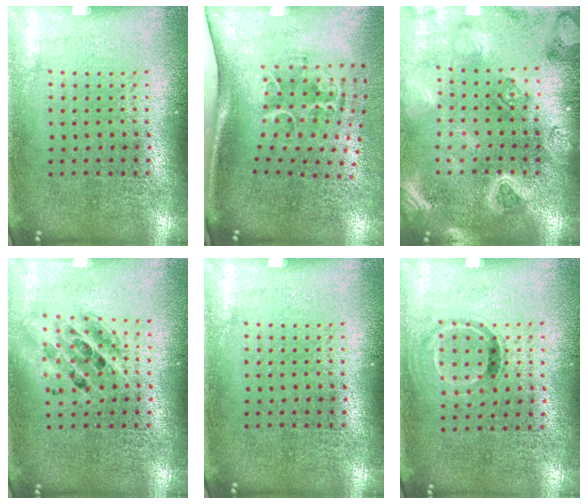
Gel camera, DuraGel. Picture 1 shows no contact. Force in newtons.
{"total": 2.1, "press": 1.4, "slide": 1.6}
{"total": 3.6, "press": 3.2, "slide": 1.5}
{"total": 1.5, "press": 1.2, "slide": 0.8}
{"total": 0.0}
{"total": 0.8, "press": 0.7, "slide": 0.4}